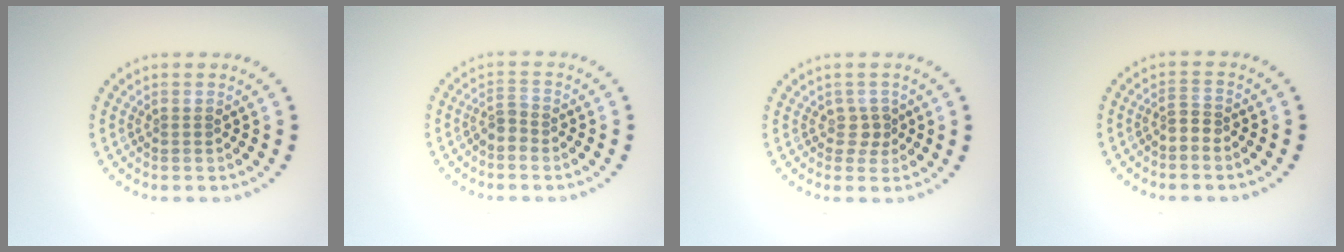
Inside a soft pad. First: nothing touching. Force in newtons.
{"total": 1.7, "press": 1.2, "slide": 1.1}
{"total": 1.5, "press": 1.1, "slide": 1.0}
{"total": 1.2, "press": 0.7, "slide": 1.0}